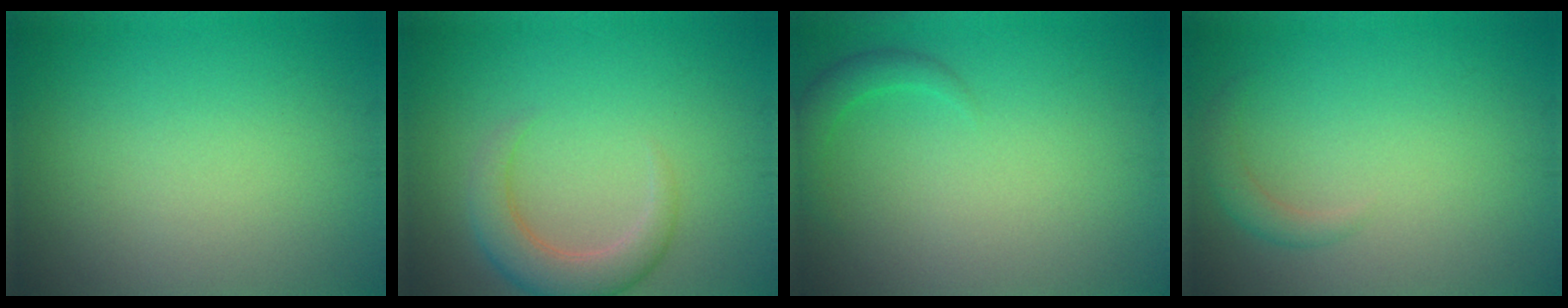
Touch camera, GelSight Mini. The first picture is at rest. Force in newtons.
{"total": 3.8, "press": 3.8, "slide": 0.2}
{"total": 1.8, "press": 1.8, "slide": 0.1}
{"total": 1.5, "press": 1.5, "slide": 0.1}